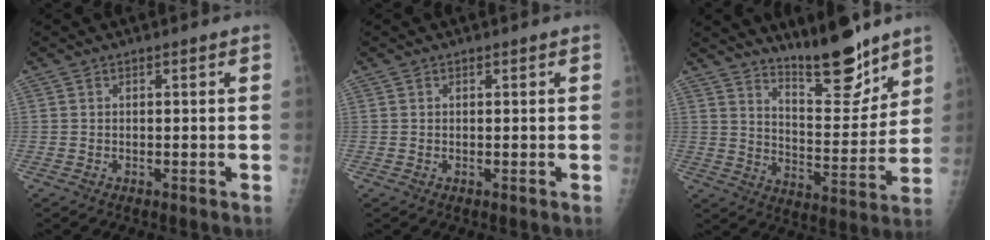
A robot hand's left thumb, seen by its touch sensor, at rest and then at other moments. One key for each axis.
{"total": 0.0}
{"total": 13.9, "fx": 11.3, "fy": 3.5, "fz": 7.3, "tx": -0.077, "ty": -0.091, "tz": 0.187}